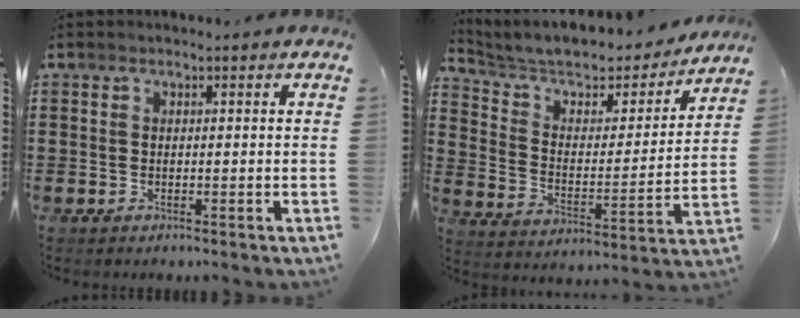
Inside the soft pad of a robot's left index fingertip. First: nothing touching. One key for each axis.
{"total": 7.2, "fx": 6.3, "fy": 2.3, "fz": 2.7, "tx": -0.076, "ty": -0.043, "tz": 0.104}